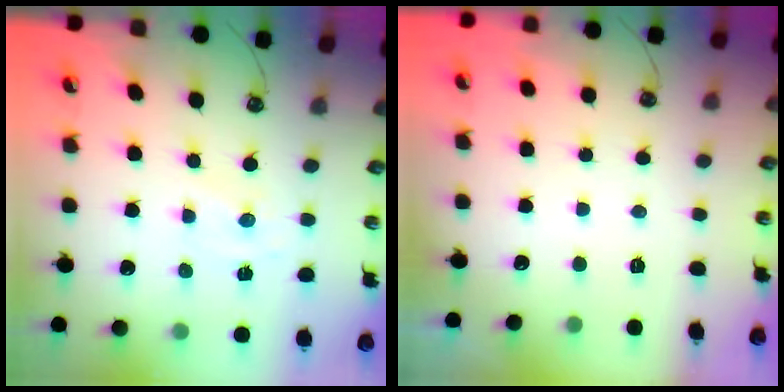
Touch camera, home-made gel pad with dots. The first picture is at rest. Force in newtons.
{"total": 0.0}